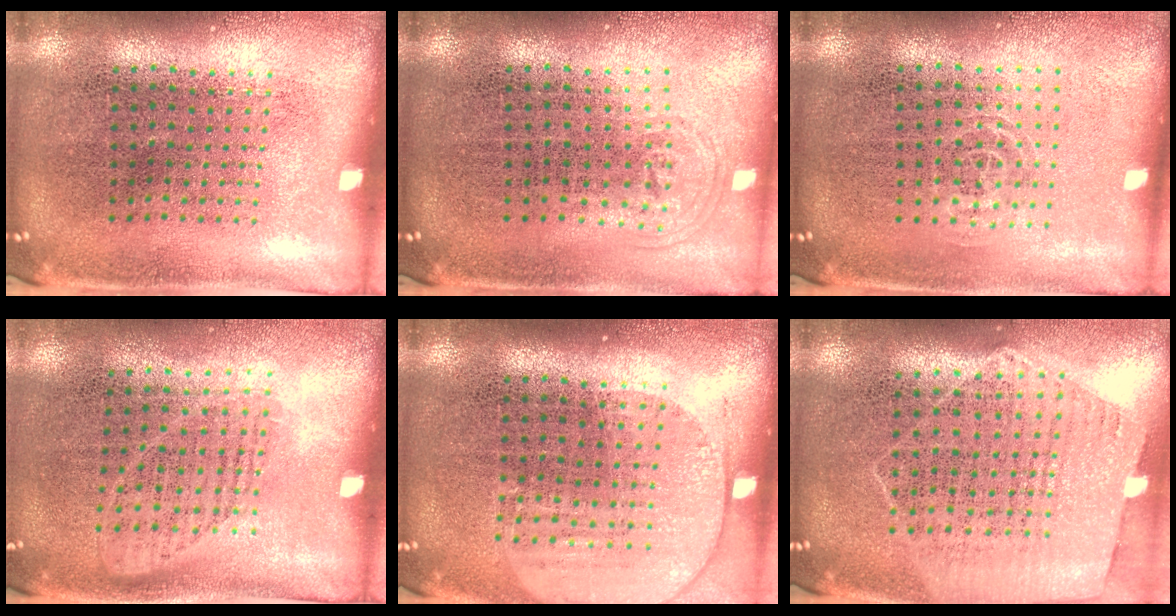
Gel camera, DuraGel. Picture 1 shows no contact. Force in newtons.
{"total": 0.8, "press": 0.6, "slide": 0.6}
{"total": 1.0, "press": 0.5, "slide": 0.8}
{"total": 0.9, "press": 0.8, "slide": 0.5}
{"total": 1.6, "press": 1.4, "slide": 0.7}
{"total": 1.1, "press": 1.0, "slide": 0.4}